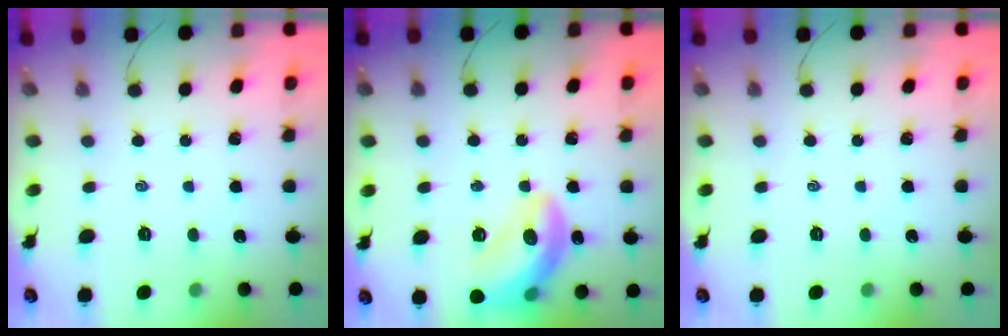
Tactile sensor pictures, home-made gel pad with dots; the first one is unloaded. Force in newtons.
{"total": 16.3, "press": 16.2, "slide": 2.1}
{"total": 0.0}